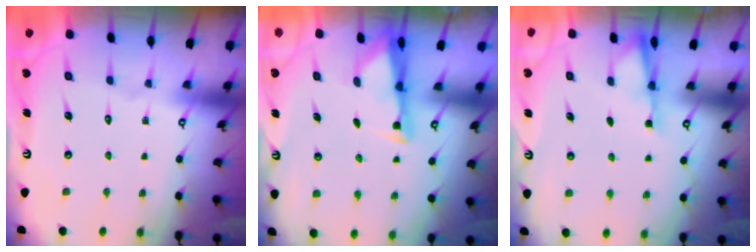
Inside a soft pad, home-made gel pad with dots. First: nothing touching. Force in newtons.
{"total": 2.9, "press": 2.9, "slide": 0.4}
{"total": 2.2, "press": 2.2, "slide": 0.5}